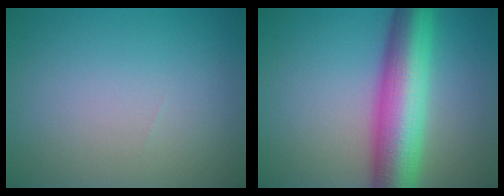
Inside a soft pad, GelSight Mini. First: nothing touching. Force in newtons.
{"total": 10.2, "press": 10.2, "slide": 0.3}